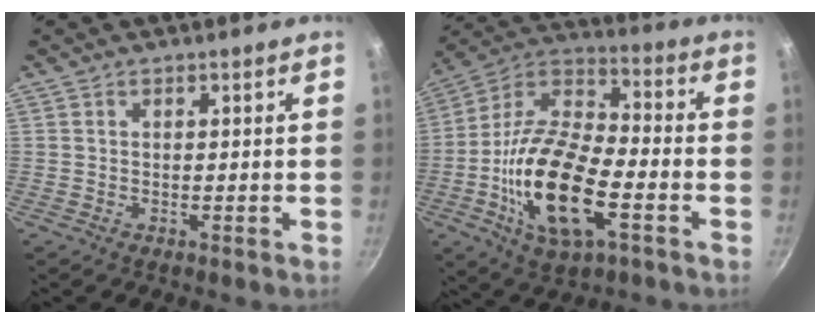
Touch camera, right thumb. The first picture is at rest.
{"total": 21.3, "force": [-6.2, 9.6, 18.0], "torque": [-0.339, 0.028, -0.131]}